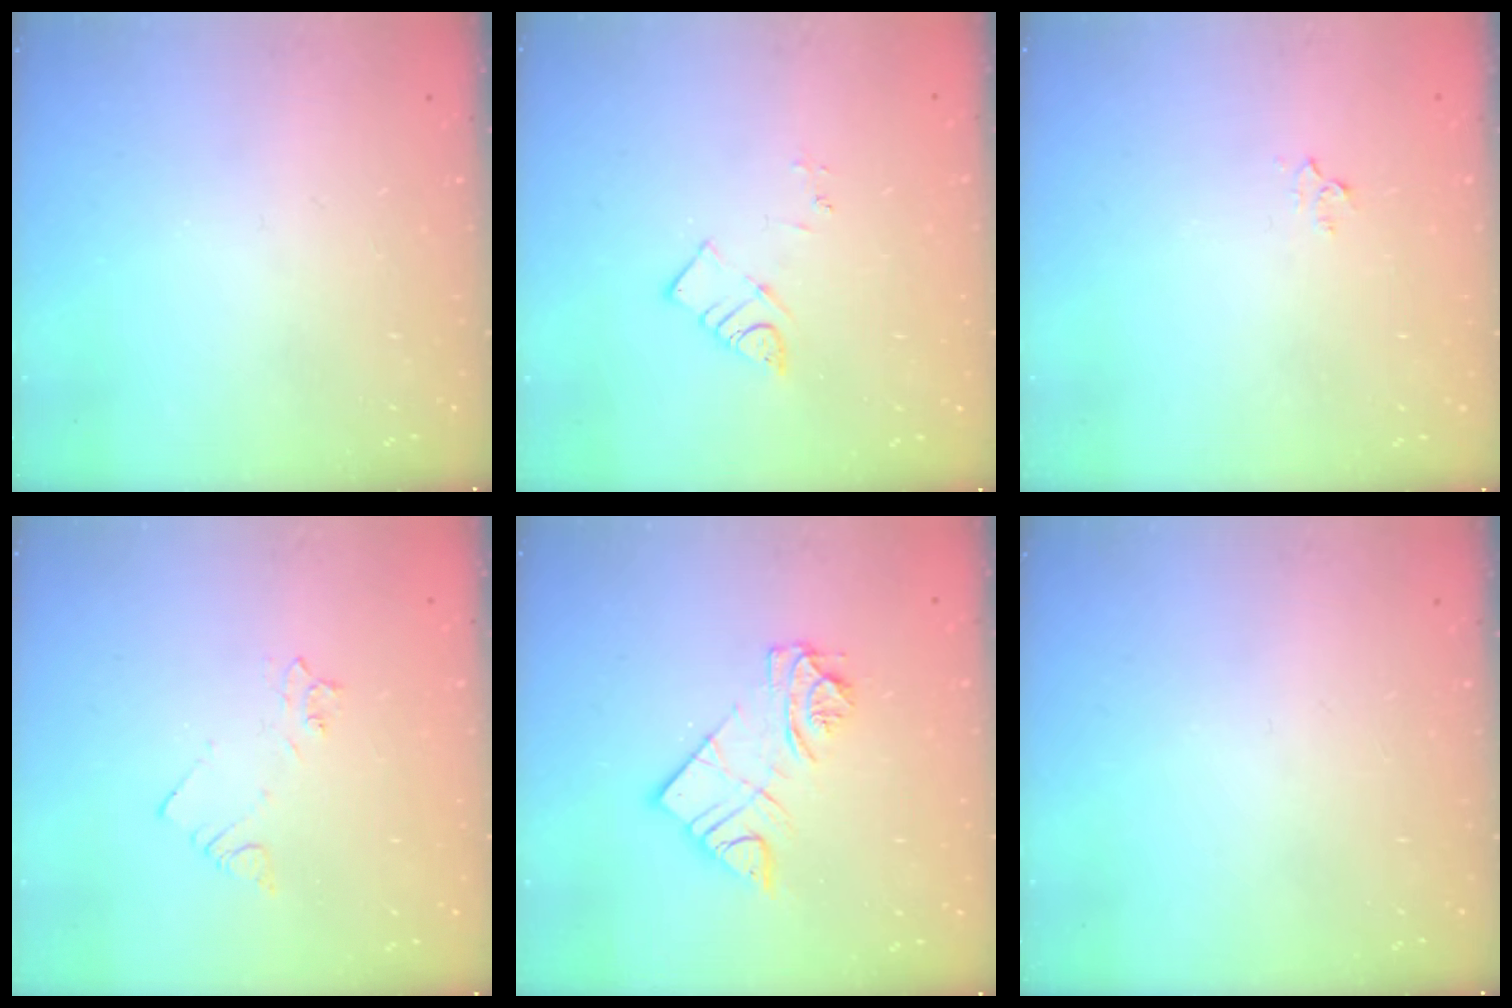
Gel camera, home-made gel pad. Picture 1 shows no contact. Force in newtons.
{"total": 4.4, "press": 4.4, "slide": 0.3}
{"total": 3.0, "press": 3.0, "slide": 0.4}
{"total": 2.5, "press": 2.4, "slide": 0.4}
{"total": 10.9, "press": 10.9, "slide": 0.8}
{"total": 0.0}